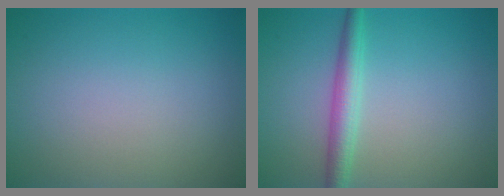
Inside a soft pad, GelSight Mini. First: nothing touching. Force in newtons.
{"total": 2.8, "press": 2.8, "slide": 0.0}